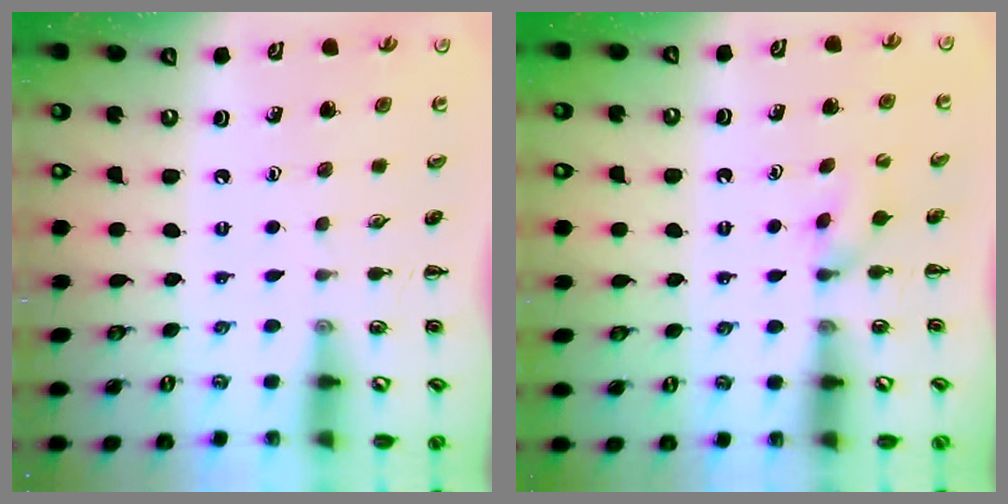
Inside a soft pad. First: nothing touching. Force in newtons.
{"total": 3.3, "press": 3.1, "slide": 1.3}